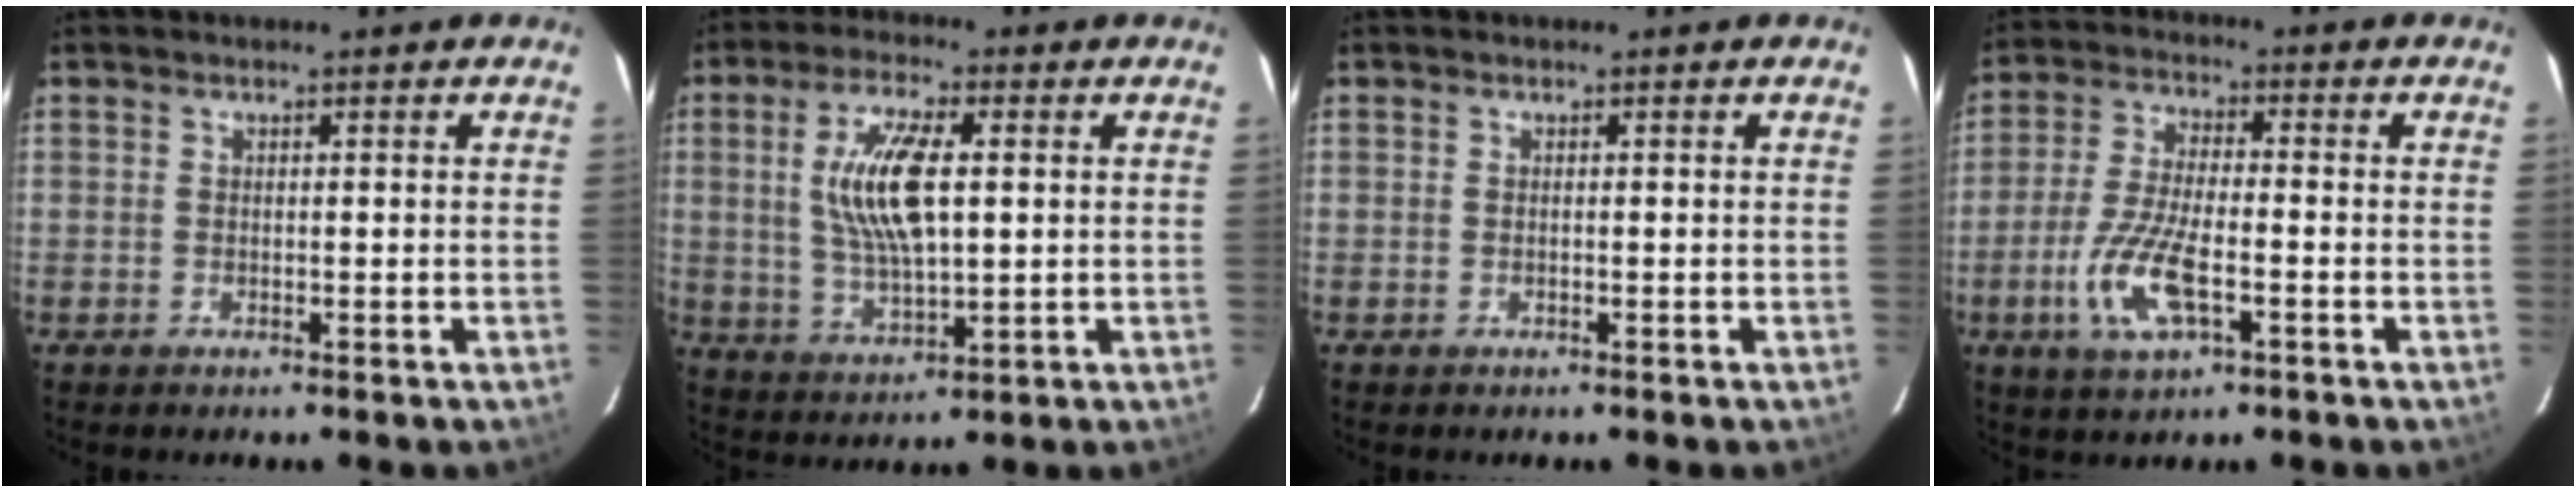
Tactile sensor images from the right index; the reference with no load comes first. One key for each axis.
{"total": 11.4, "fx": 1.9, "fy": 4.1, "fz": 10.5, "tx": -0.205, "ty": 0.003, "tz": 0.041}
{"total": 0.0}
{"total": 10.8, "fx": -4.0, "fy": 3.7, "fz": 9.3, "tx": -0.200, "ty": -0.008, "tz": -0.077}